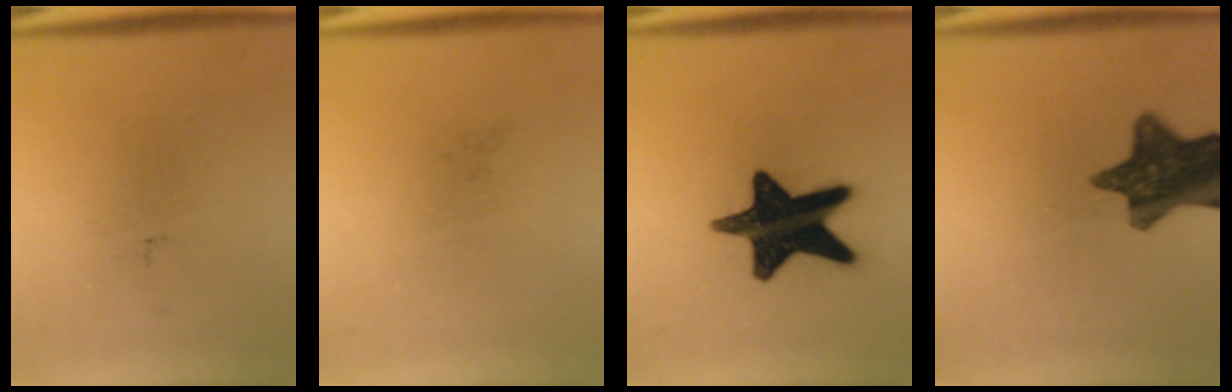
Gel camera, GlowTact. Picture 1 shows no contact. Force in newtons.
{"total": 0.0}
{"total": 17.9}
{"total": 12.1}